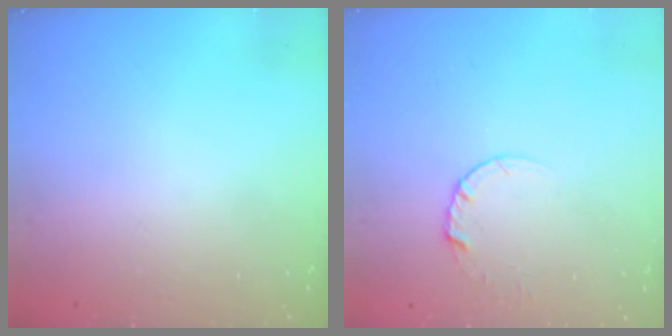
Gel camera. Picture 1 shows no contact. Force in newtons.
{"total": 2.7, "press": 2.7, "slide": 0.2}